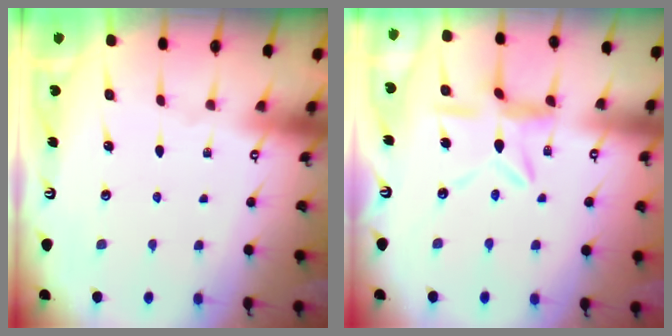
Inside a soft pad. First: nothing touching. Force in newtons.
{"total": 8.1, "press": 8.1, "slide": 0.7}